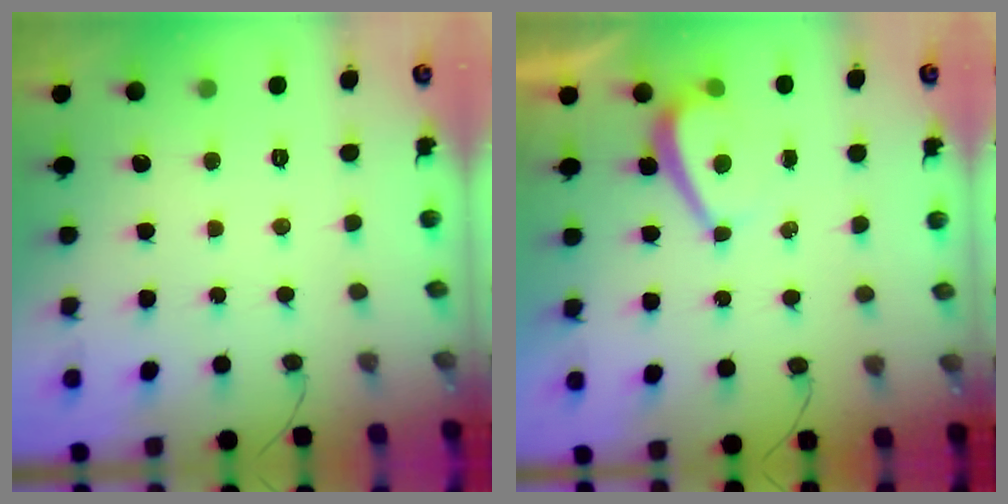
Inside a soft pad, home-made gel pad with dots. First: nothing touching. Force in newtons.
{"total": 2.0, "press": 1.9, "slide": 0.6}